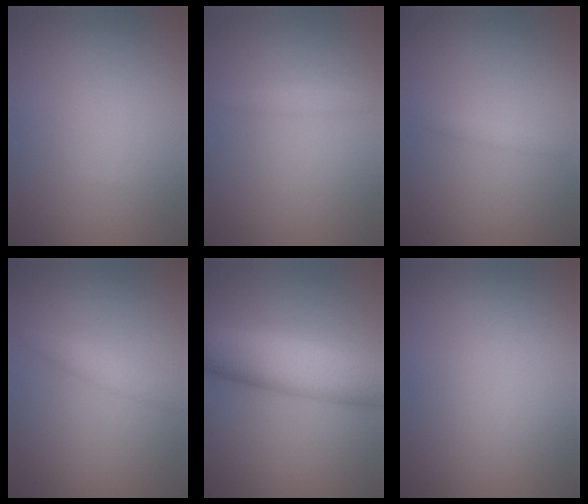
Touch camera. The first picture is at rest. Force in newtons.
{"total": 0.8, "press": 0.8, "slide": 0.0}
{"total": 0.6, "press": 0.6, "slide": 0.0}
{"total": 1.6, "press": 1.6, "slide": 0.0}
{"total": 8.2, "press": 8.2, "slide": 0.2}
{"total": 0.0}